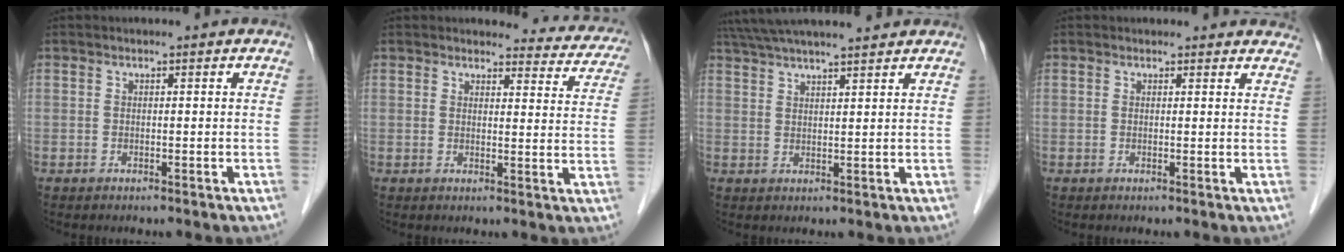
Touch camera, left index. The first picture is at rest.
{"total": 10.0, "force": [9.5, 2.7, 1.2], "torque": [0.022, -0.035, 0.077]}
{"total": 14.3, "force": [12.7, 1.3, 6.5], "torque": [-0.116, 0.040, 0.198]}
{"total": 6.6, "force": [6.1, 2.2, 0.9], "torque": [0.018, 0.005, 0.045]}